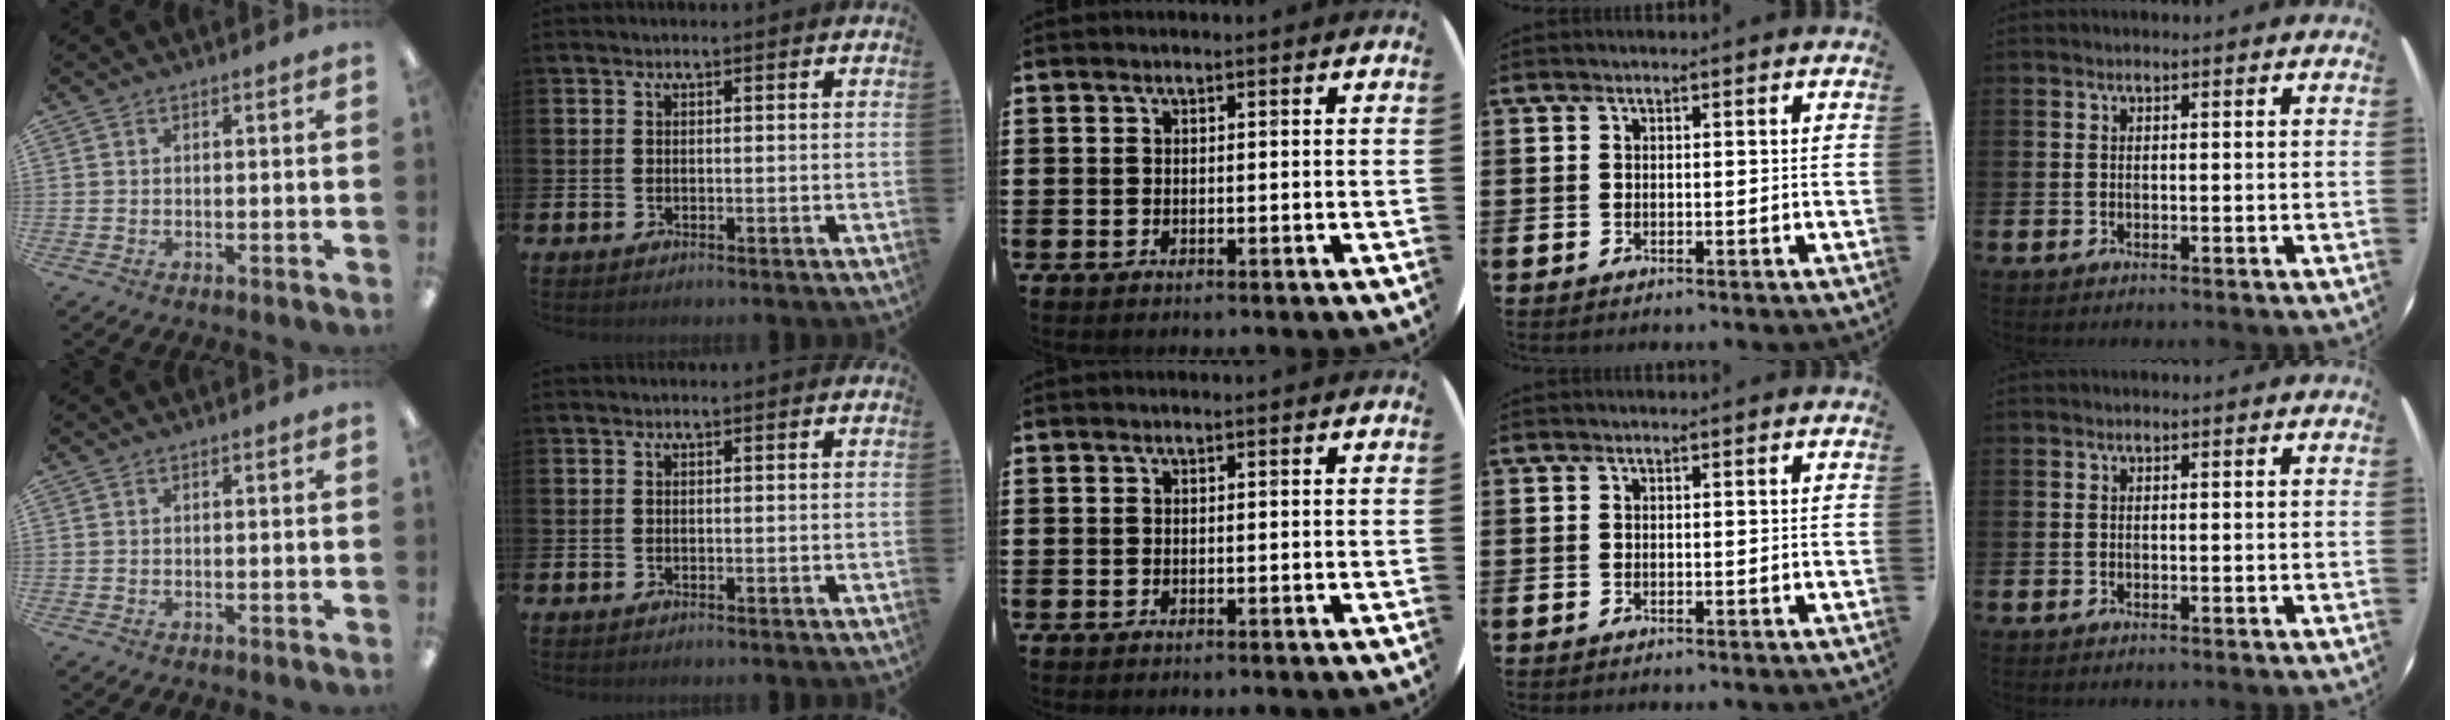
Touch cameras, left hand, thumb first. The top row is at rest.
{}